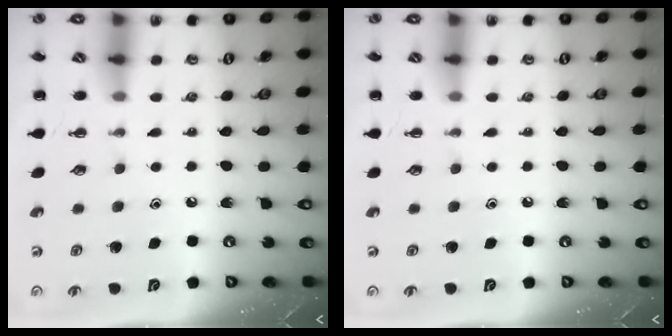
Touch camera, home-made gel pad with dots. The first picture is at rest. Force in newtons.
{"total": 0.0}